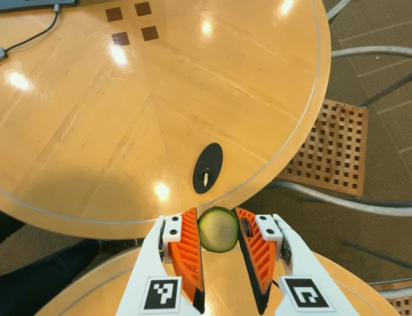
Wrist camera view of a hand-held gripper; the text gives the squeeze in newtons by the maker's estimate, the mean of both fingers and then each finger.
{"total": 8.9, "left": 9.0, "right": 8.7}